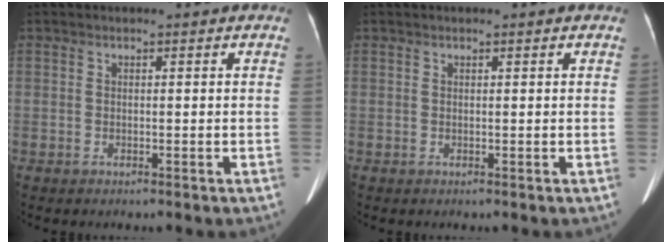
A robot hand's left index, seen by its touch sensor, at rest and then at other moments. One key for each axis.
{"total": 0.6, "fx": 0.5, "fy": 0.1, "fz": 0.2, "tx": -0.009, "ty": 0.007, "tz": 0.007}